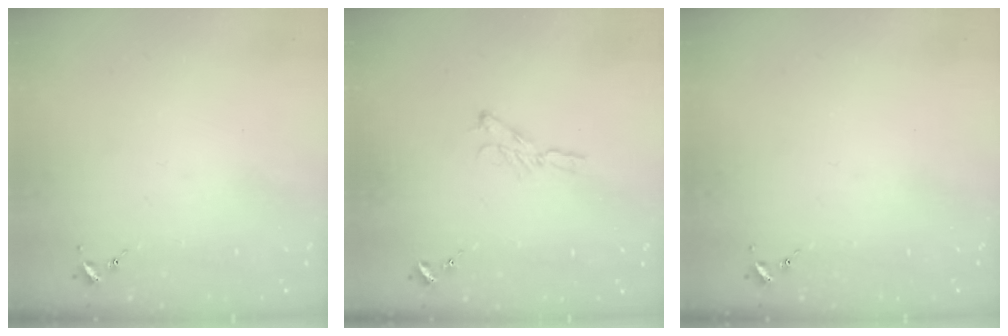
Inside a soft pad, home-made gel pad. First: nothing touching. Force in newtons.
{"total": 5.7, "press": 5.7, "slide": 0.1}
{"total": 0.0}